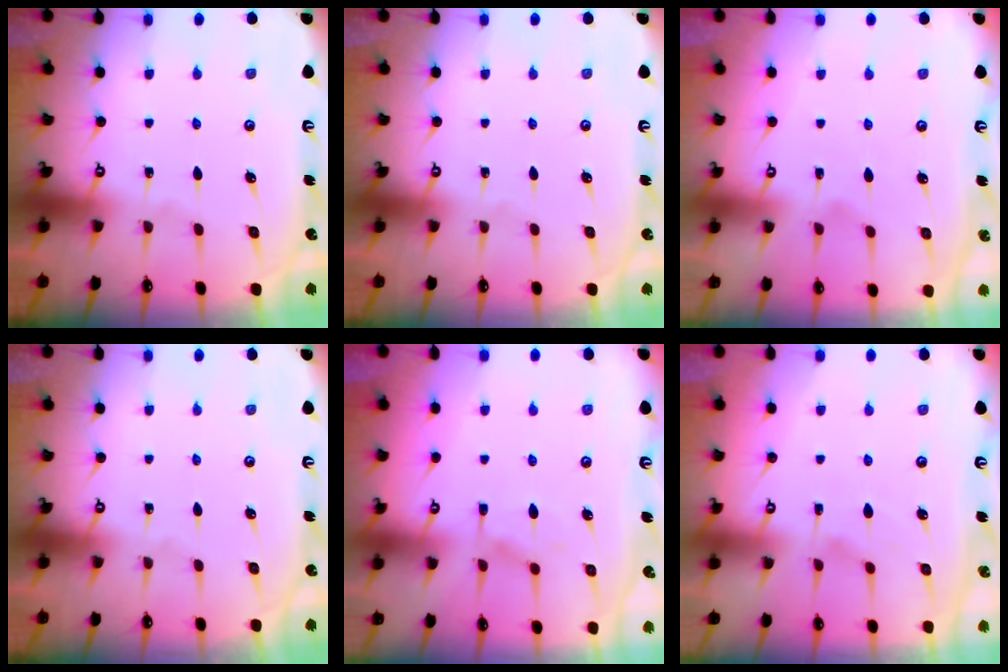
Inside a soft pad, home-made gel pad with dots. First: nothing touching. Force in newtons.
{"total": 0.0}
{"total": 1.1, "press": 0.0, "slide": 1.1}
{"total": 0.0}
{"total": 1.4, "press": 0.3, "slide": 1.4}
{"total": 2.8, "press": 2.5, "slide": 1.2}